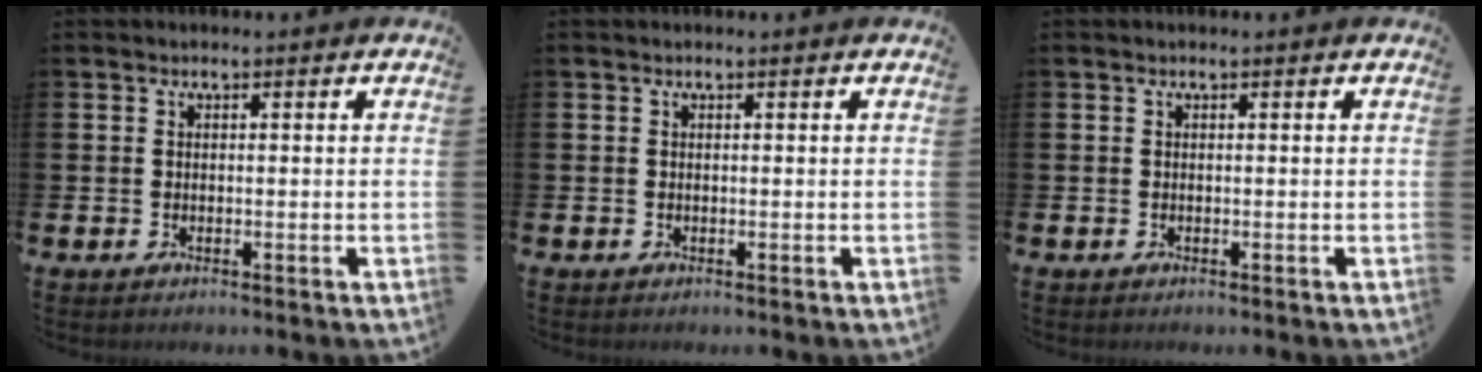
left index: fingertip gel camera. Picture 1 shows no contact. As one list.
[{"total": 0.0}, {"total": 0.0}]